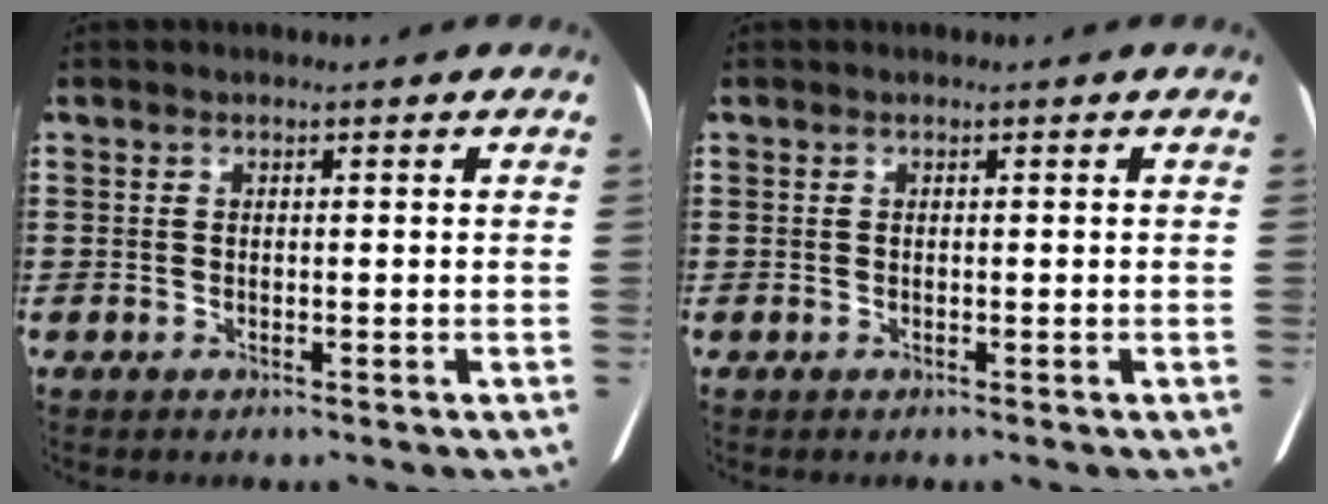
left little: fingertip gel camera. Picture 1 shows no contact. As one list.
[{"total": 0.0}]